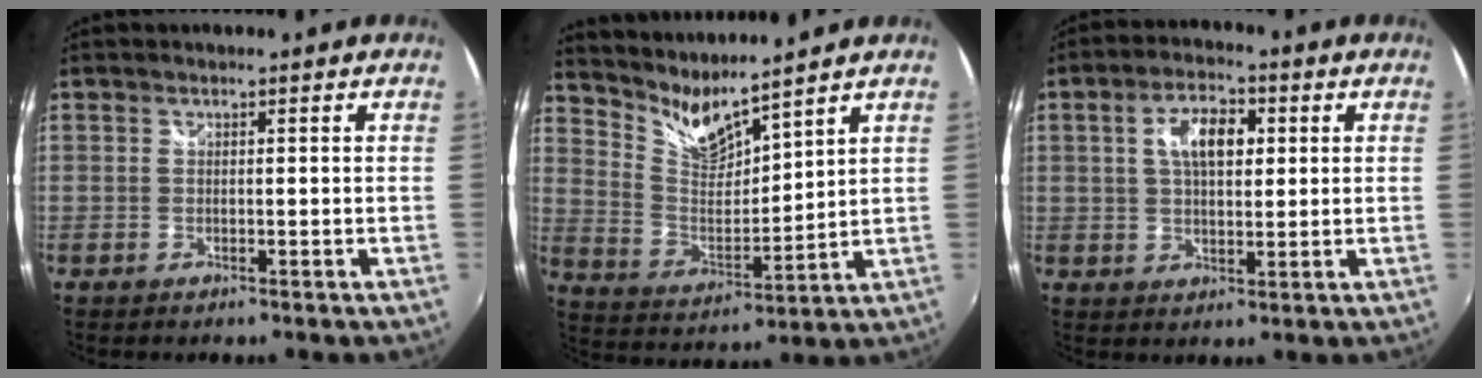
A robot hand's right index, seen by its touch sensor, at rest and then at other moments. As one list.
[{"total": 8.5, "force": [8.0, 0.1, 2.8], "torque": [-0.057, -0.028, 0.161]}, {"total": 7.7, "force": [1.9, 4.1, 6.3], "torque": [-0.110, 0.015, 0.031]}]